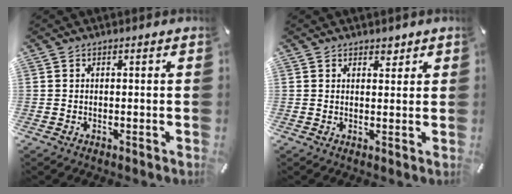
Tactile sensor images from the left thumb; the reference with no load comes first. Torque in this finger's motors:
{"motor_torque": [0.00, 0.17, -0.01, -0.11, 0.00]}